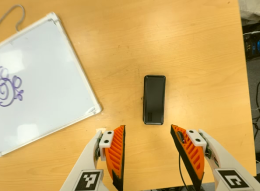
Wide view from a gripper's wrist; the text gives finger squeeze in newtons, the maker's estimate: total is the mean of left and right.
{"total": 0.0}